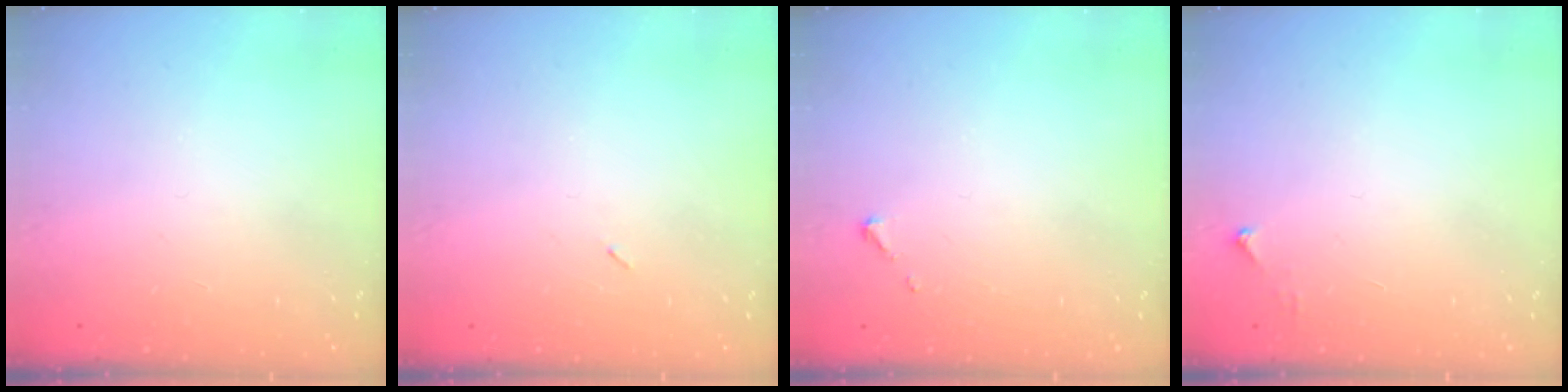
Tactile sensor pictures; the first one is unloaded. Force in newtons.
{"total": 2.2, "press": 2.1, "slide": 0.9}
{"total": 2.6, "press": 2.6, "slide": 0.3}
{"total": 3.5, "press": 3.4, "slide": 0.4}